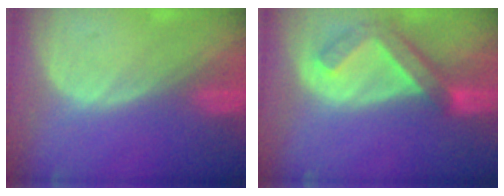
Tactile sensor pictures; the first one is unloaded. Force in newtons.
{"total": 5.8, "press": 5.8, "slide": 0.8}